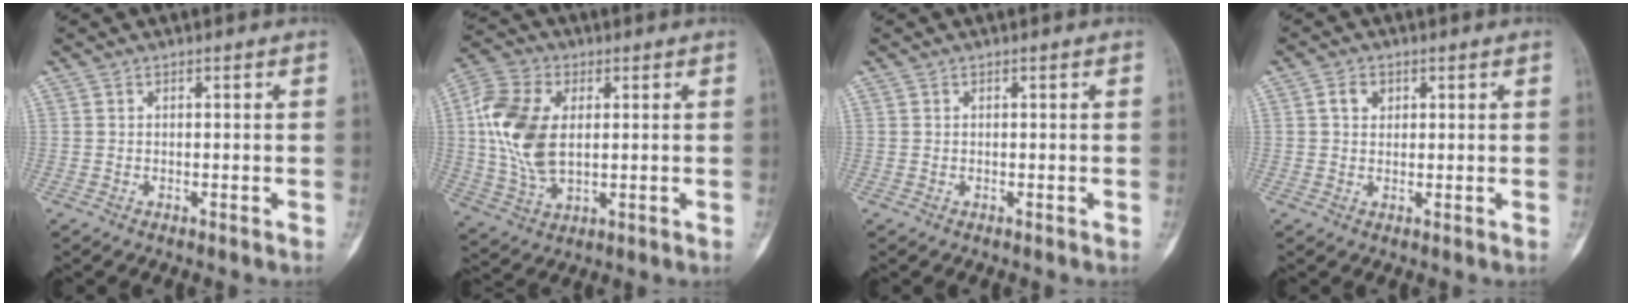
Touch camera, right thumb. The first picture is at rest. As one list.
[{"total": 11.3, "force": [1.3, 6.6, 9.0], "torque": [-0.187, 0.003, 0.028]}, {"total": 0.0}, {"total": 2.8, "force": [0.9, 2.2, 1.4], "torque": [-0.016, 0.000, 0.015]}]